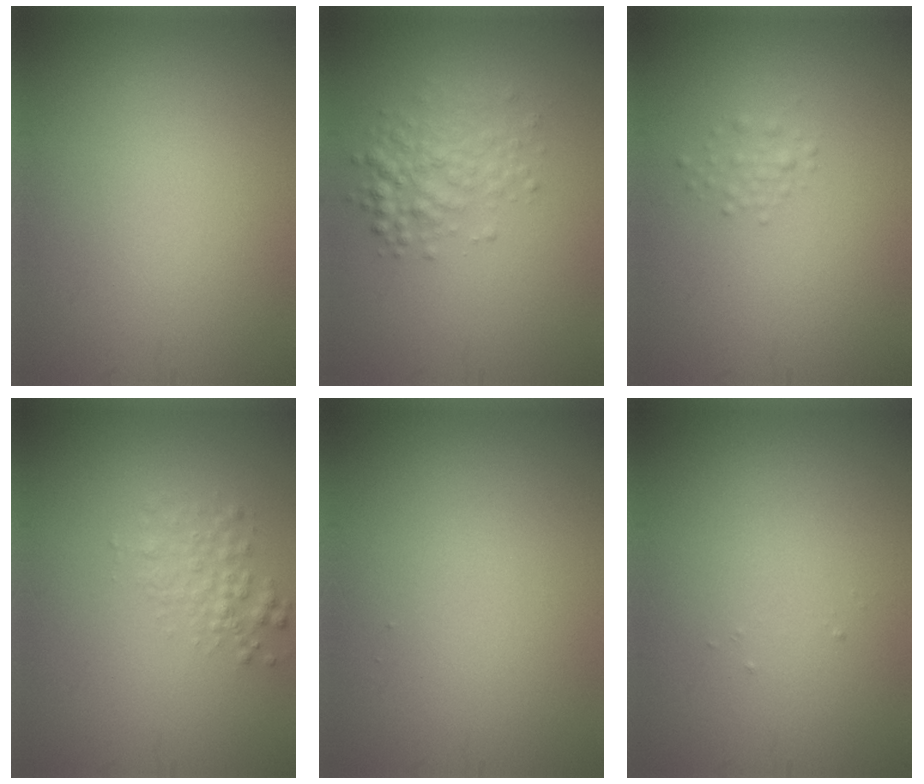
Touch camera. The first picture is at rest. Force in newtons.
{"total": 3.0, "press": 3.0, "slide": 0.1}
{"total": 1.0, "press": 1.0, "slide": 0.0}
{"total": 2.0, "press": 2.0, "slide": 0.1}
{"total": 0.0}
{"total": 0.0}